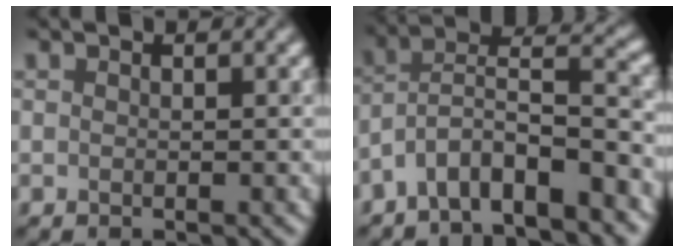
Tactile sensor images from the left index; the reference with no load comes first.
{"total": 7.4, "force": [-5.5, 1.8, 4.6], "torque": [-0.073, 0.013, -0.096]}